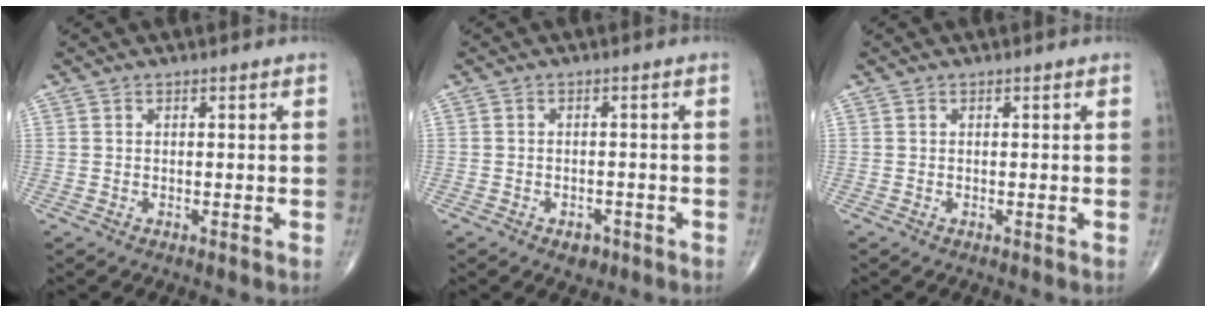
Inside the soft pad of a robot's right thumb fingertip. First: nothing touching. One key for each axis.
{"total": 2.4, "fx": -1.4, "fy": 1.6, "fz": 1.1, "tx": -0.004, "ty": 0.004, "tz": -0.014}
{"total": 0.0}